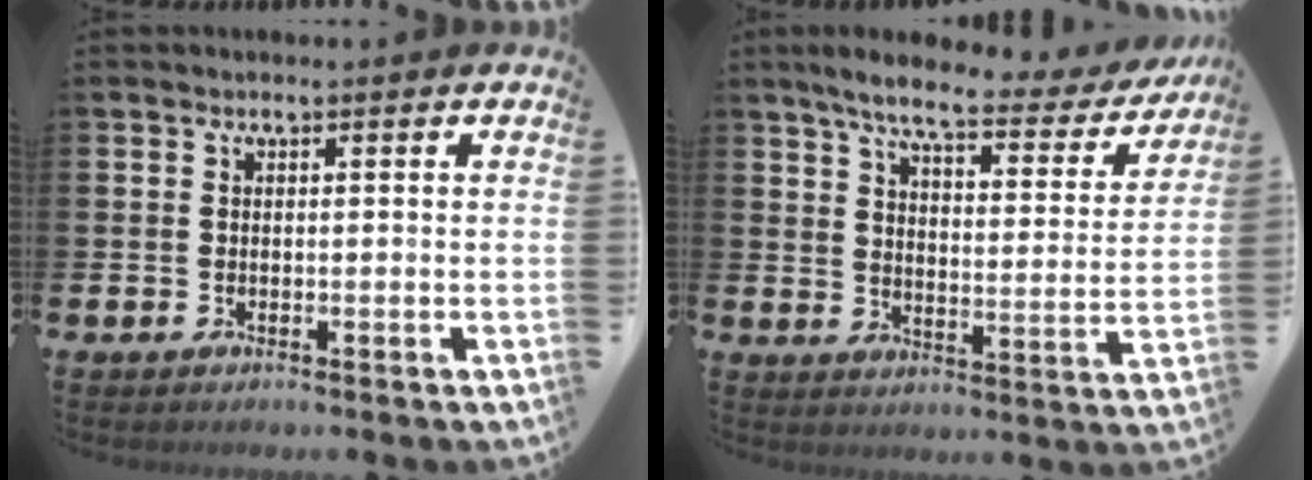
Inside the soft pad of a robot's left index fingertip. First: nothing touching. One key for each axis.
{"total": 7.0, "fx": 5.8, "fy": 1.3, "fz": 3.7, "tx": -0.083, "ty": -0.039, "tz": 0.089}